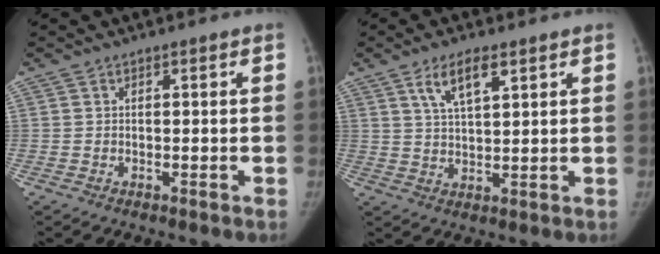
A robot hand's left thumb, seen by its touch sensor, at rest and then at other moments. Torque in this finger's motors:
{"motor_torque": [0.04, 0.24, 0.97, -0.42, 0.21]}